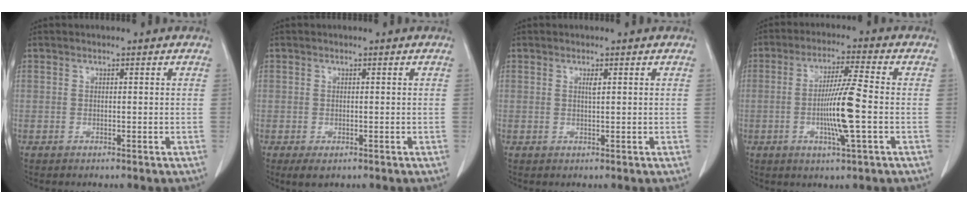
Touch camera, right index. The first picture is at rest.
{"total": 1.8, "force": [-0.9, 1.1, 1.2], "torque": [-0.018, -0.002, -0.006]}
{"total": 0.9, "force": [0.4, 0.0, 0.8], "torque": [-0.018, -0.001, 0.007]}
{"total": 9.1, "force": [-1.6, -0.3, 9.0], "torque": [-0.168, -0.007, -0.032]}